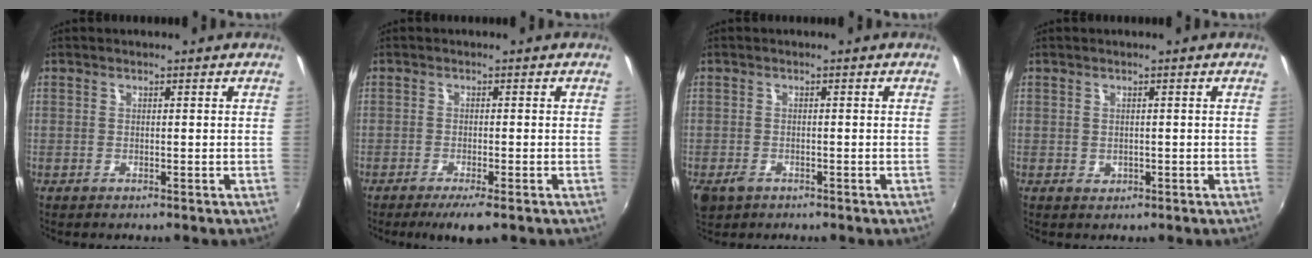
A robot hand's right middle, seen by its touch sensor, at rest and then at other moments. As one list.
[{"total": 4.4, "force": [-3.0, 0.6, 3.2], "torque": [-0.063, -0.013, -0.049]}, {"total": 4.0, "force": [-2.2, 2.6, 2.0], "torque": [-0.048, -0.013, -0.040]}, {"total": 0.9, "force": [0.1, 0.8, 0.3], "torque": [-0.001, 0.002, 0.004]}]